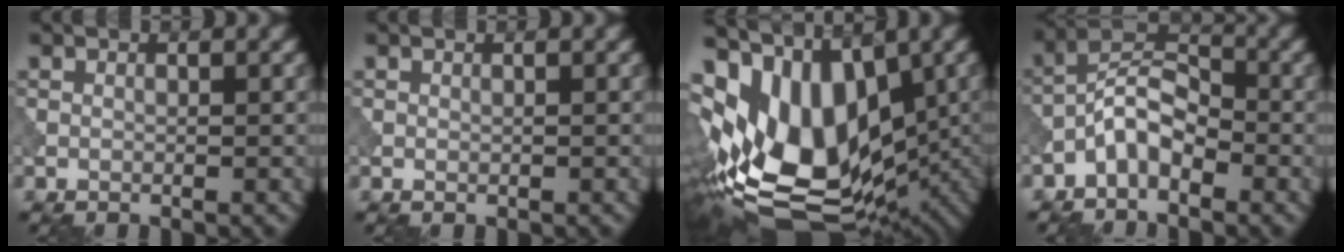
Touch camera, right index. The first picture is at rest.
{"total": 0.0}
{"total": 14.9, "force": [0.1, 9.2, 11.7], "torque": [-0.205, -0.008, 0.018]}
{"total": 4.2, "force": [-2.4, 2.0, 2.9], "torque": [-0.052, 0.019, -0.054]}